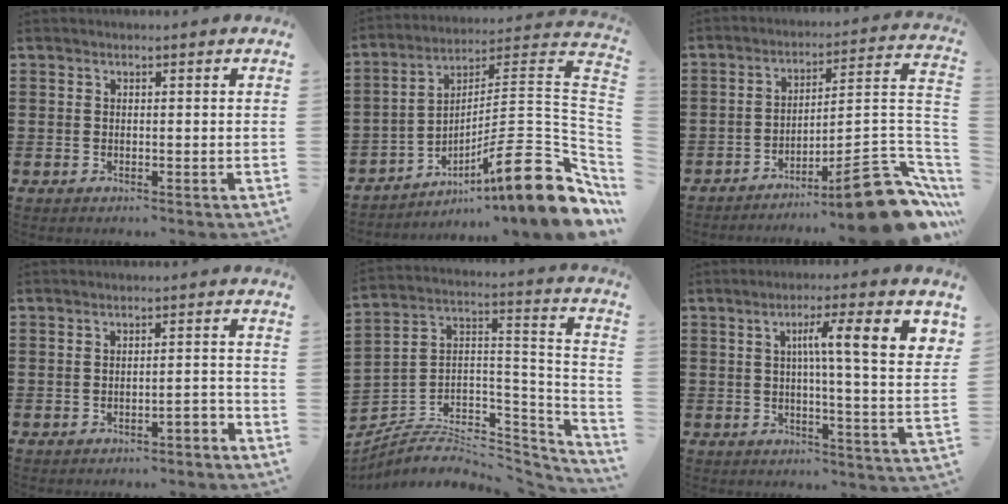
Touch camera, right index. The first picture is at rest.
{"total": 15.3, "force": [-7.6, 2.2, 13.1], "torque": [-0.184, -0.002, -0.132]}
{"total": 13.7, "force": [-9.5, 2.5, 9.5], "torque": [-0.112, 0.032, -0.161]}
{"total": 2.2, "force": [-1.9, 0.2, 1.0], "torque": [-0.021, 0.003, -0.038]}
{"total": 5.4, "force": [-3.5, 3.1, 2.8], "torque": [-0.061, -0.007, -0.069]}
{"total": 10.2, "force": [3.2, 1.0, 9.6], "torque": [-0.170, 0.003, 0.044]}